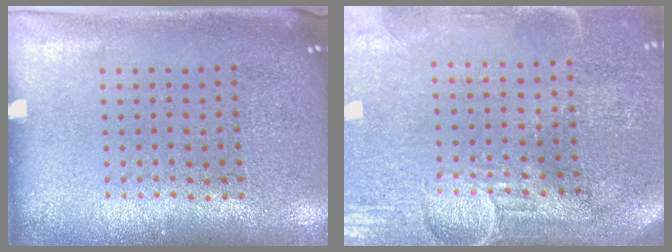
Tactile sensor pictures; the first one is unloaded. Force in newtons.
{"total": 3.9, "press": 3.4, "slide": 1.8}